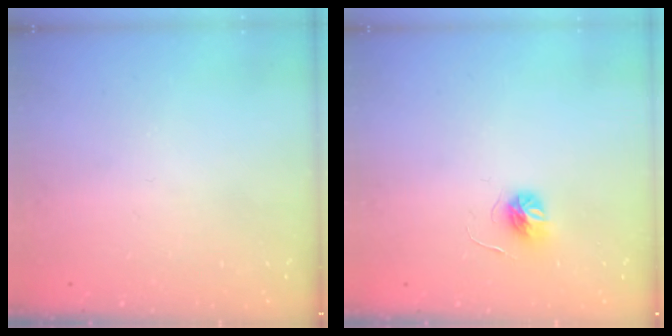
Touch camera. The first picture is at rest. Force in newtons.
{"total": 5.2, "press": 5.2, "slide": 0.6}